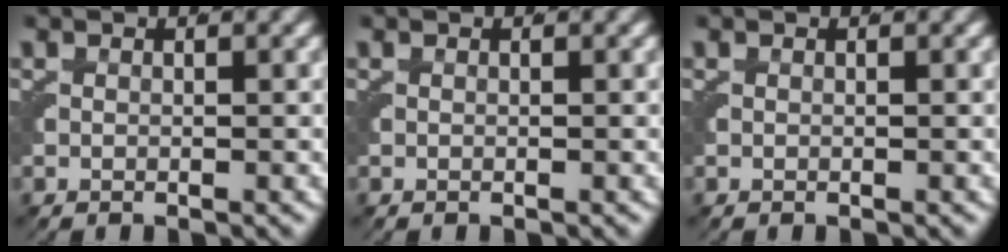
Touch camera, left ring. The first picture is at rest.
{"total": 0.0}
{"total": 0.0}